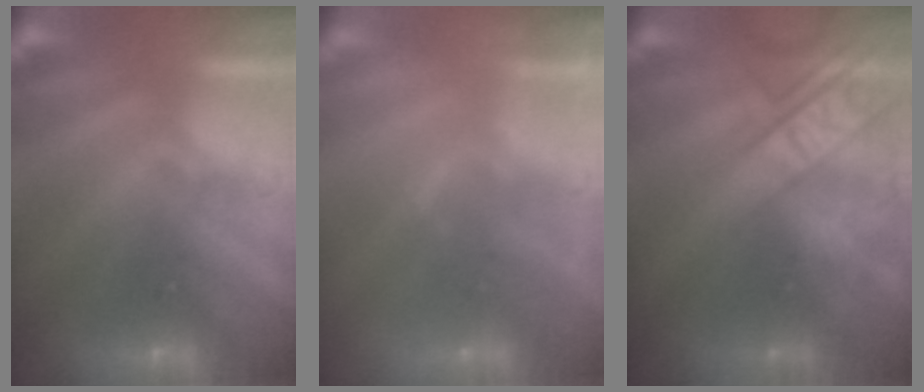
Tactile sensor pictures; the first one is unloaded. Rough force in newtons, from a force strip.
{"total": 2.2}
{"total": 2.5}